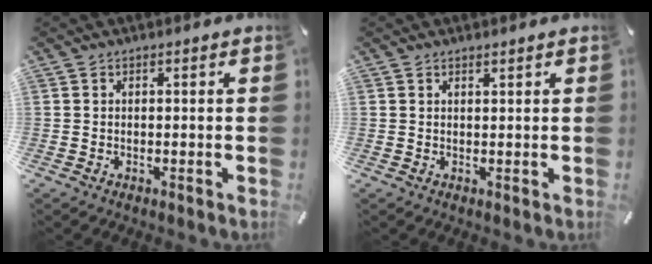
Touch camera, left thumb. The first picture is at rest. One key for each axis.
{"total": 0.8, "fx": 0.8, "fy": 0.0, "fz": 0.1, "tx": -0.003, "ty": -0.004, "tz": 0.016}